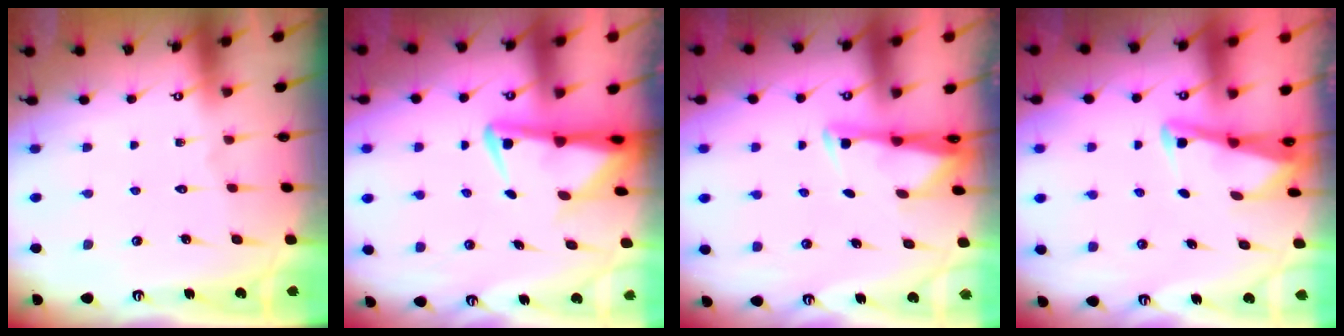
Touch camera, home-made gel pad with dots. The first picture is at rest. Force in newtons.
{"total": 4.5, "press": 4.4, "slide": 0.9}
{"total": 2.9, "press": 2.9, "slide": 0.4}
{"total": 3.0, "press": 2.9, "slide": 0.6}